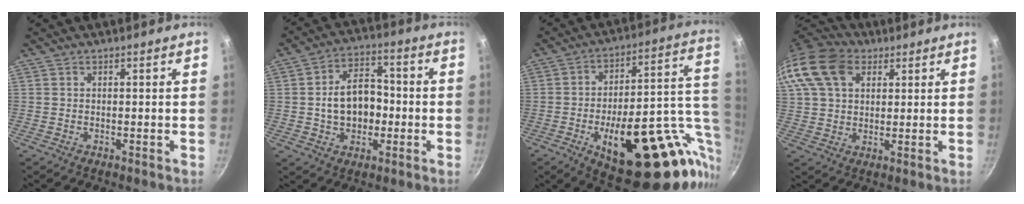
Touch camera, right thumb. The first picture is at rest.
{"total": 11.3, "force": [-1.0, 8.0, 7.8], "torque": [-0.100, 0.024, -0.020]}
{"total": 30.9, "force": [-8.0, 13.7, 26.5], "torque": [-0.320, 0.018, -0.096]}
{"total": 17.5, "force": [6.8, 12.5, 10.2], "torque": [-0.215, 0.024, 0.115]}